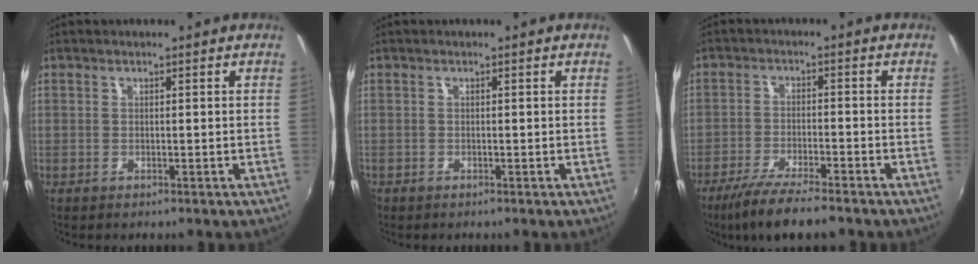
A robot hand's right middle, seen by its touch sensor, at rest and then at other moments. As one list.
[{"total": 0.7, "force": [-0.6, 0.4, 0.0], "torque": [-0.003, -0.002, -0.012]}, {"total": 9.6, "force": [-7.8, 1.2, 5.6], "torque": [-0.122, -0.025, -0.133]}]